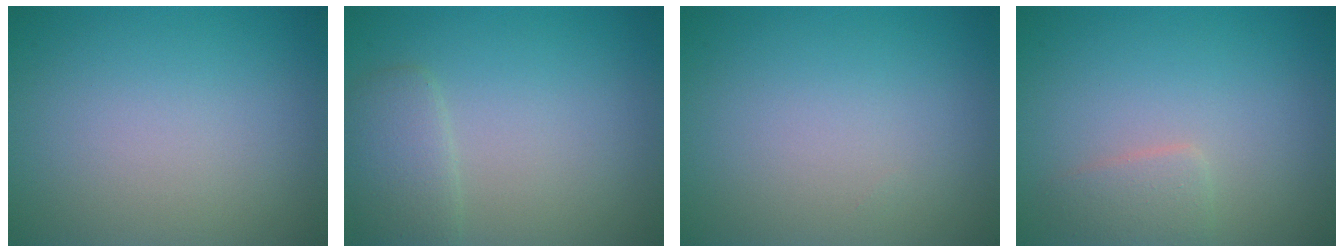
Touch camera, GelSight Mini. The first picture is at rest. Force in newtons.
{"total": 2.4, "press": 2.4, "slide": 0.1}
{"total": 0.0}
{"total": 1.7, "press": 1.7, "slide": 0.1}